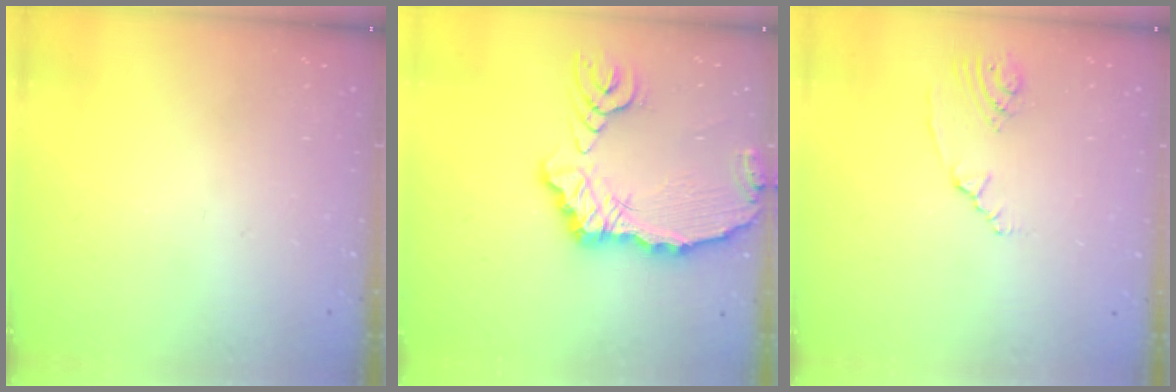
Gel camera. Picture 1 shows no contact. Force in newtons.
{"total": 14.4, "press": 14.3, "slide": 2.0}
{"total": 2.4, "press": 2.0, "slide": 1.3}